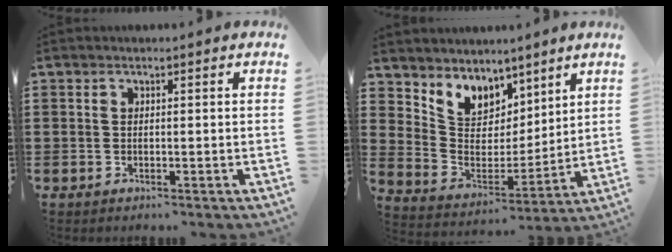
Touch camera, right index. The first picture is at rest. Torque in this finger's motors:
{"motor_torque": [1.12, 1.02, 0.50, 0.12]}